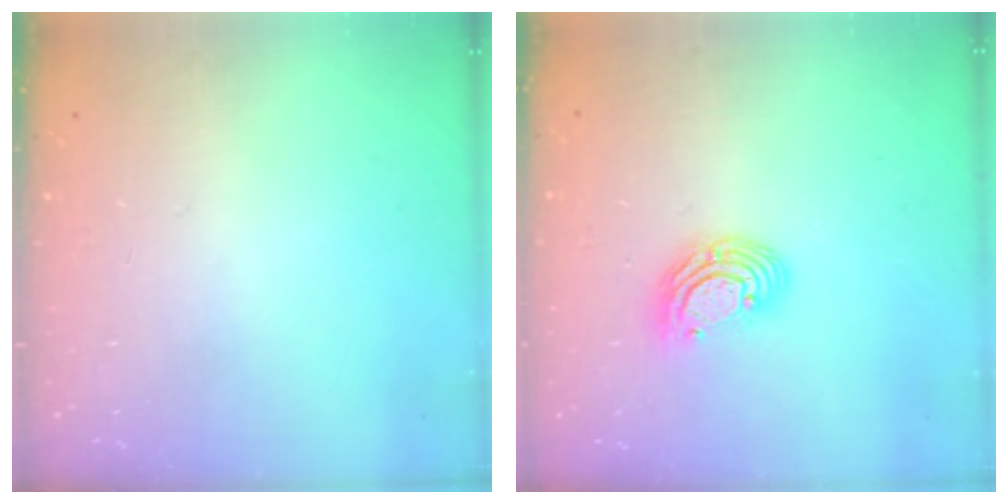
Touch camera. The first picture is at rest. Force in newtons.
{"total": 8.5, "press": 8.4, "slide": 1.3}